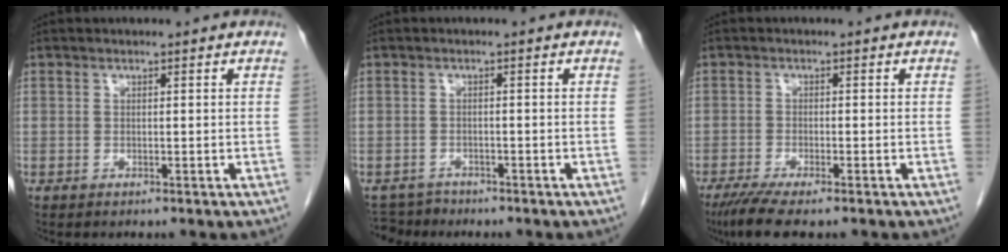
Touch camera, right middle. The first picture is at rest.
{"total": 3.2, "force": [-2.9, 1.2, -0.7], "torque": [0.013, -0.003, -0.049]}
{"total": 6.2, "force": [-4.7, 0.7, 4.0], "torque": [-0.067, -0.015, -0.076]}